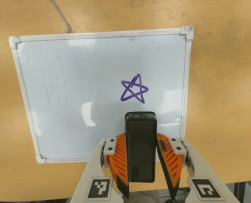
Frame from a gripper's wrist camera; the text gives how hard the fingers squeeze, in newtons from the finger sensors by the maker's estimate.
{"total": 4.6, "left": 3.6, "right": 5.6}